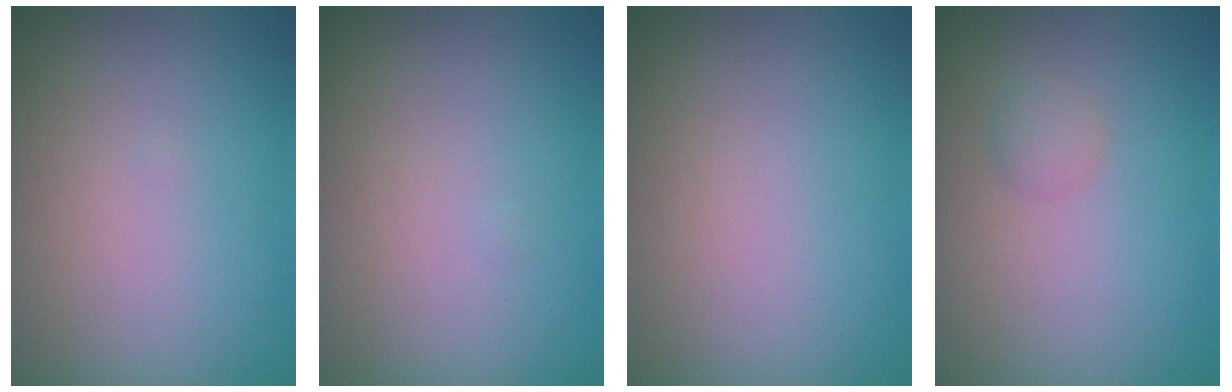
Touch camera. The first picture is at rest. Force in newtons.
{"total": 0.0}
{"total": 0.0}
{"total": 1.0, "press": 1.0, "slide": 0.0}